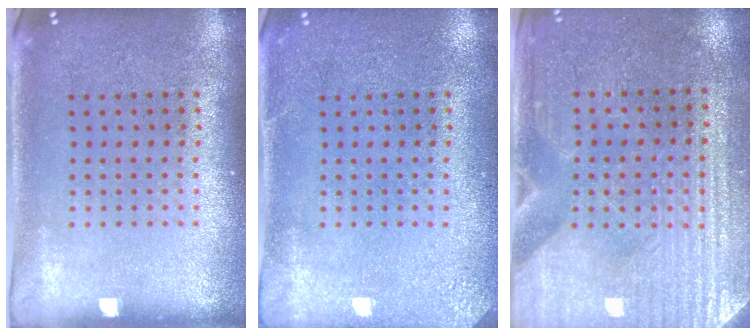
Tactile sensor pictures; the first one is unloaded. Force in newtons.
{"total": 2.4, "press": 2.4, "slide": 0.3}
{"total": 3.4, "press": 3.2, "slide": 1.2}